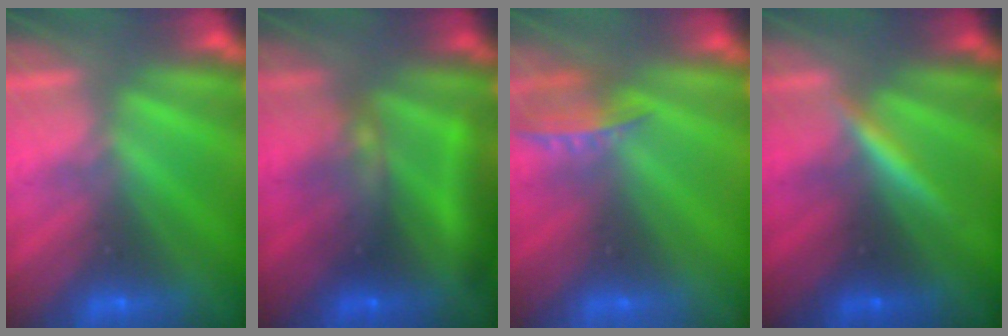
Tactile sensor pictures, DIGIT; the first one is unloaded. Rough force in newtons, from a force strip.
{"total": 7.4}
{"total": 8.1}
{"total": 3.7}